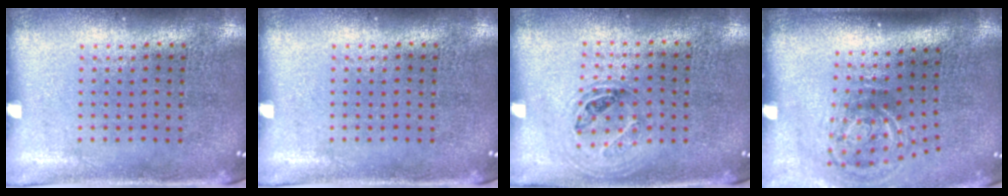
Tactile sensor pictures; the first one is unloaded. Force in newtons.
{"total": 0.0}
{"total": 1.0, "press": 0.9, "slide": 0.4}
{"total": 2.1, "press": 1.2, "slide": 1.7}